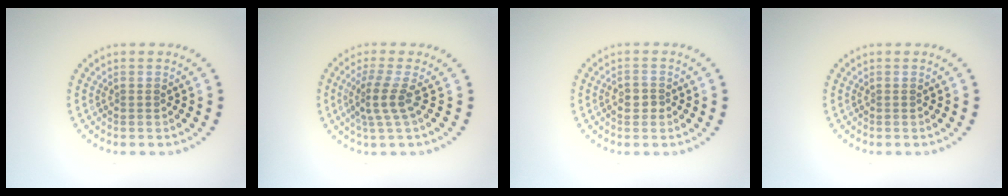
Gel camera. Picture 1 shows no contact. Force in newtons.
{"total": 2.8, "press": 2.0, "slide": 2.0}
{"total": 1.5, "press": 1.5, "slide": 0.2}
{"total": 0.0}